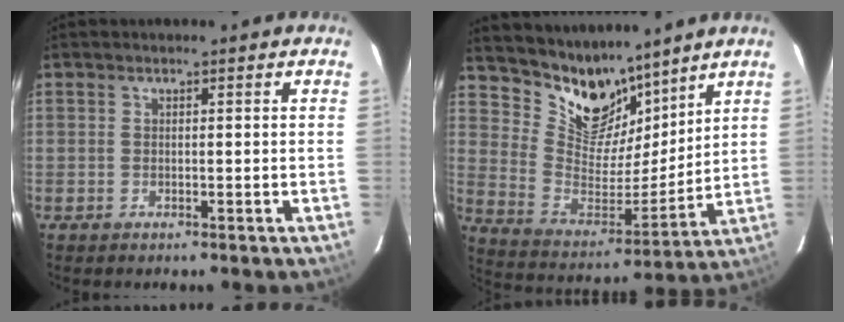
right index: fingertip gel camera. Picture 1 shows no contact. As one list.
[{"total": 15.0, "force": [11.8, 7.5, 5.5], "torque": [-0.119, -0.007, 0.224]}]